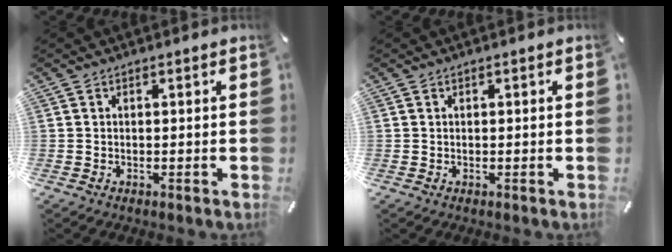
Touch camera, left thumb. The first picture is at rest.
{"total": 0.0}